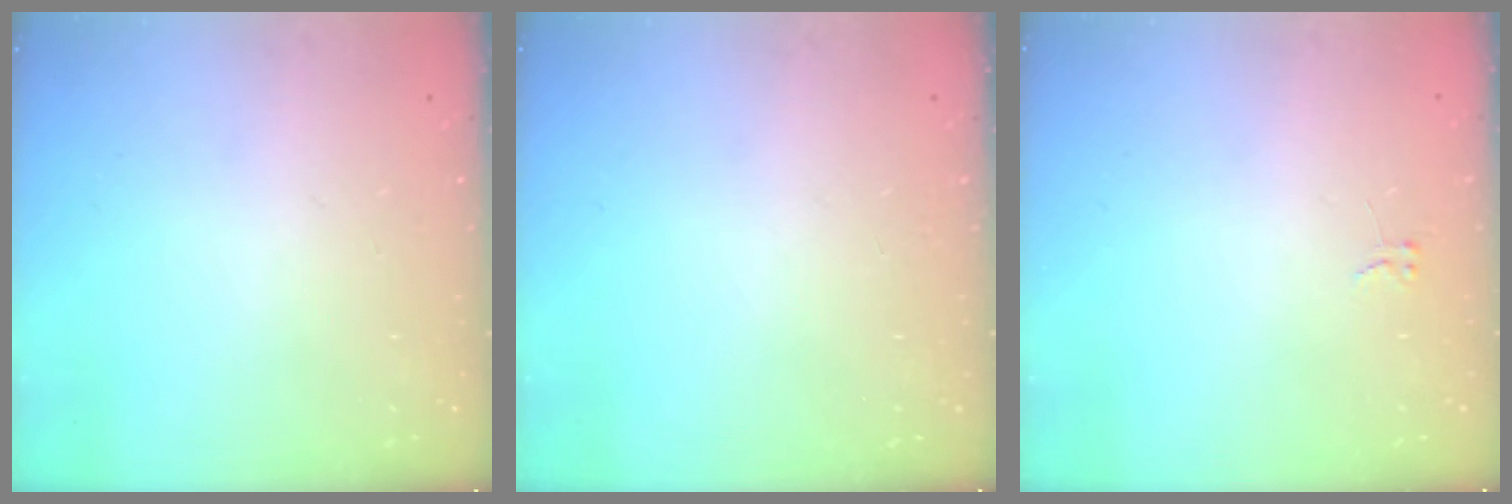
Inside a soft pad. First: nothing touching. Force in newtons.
{"total": 0.0}
{"total": 2.6, "press": 2.6, "slide": 0.3}